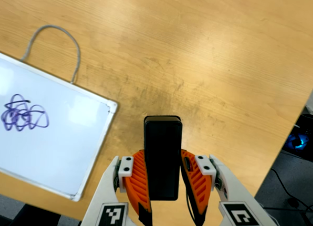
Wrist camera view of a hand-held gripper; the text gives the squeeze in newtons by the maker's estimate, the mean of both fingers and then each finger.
{"total": 4.6, "left": 3.1, "right": 6.2}